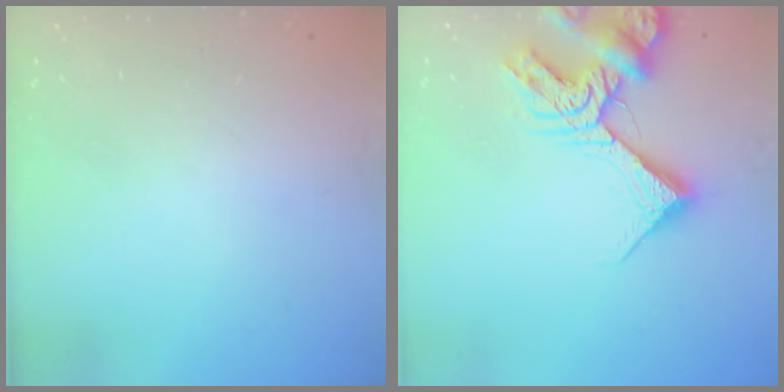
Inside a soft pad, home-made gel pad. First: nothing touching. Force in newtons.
{"total": 13.8, "press": 13.7, "slide": 1.8}